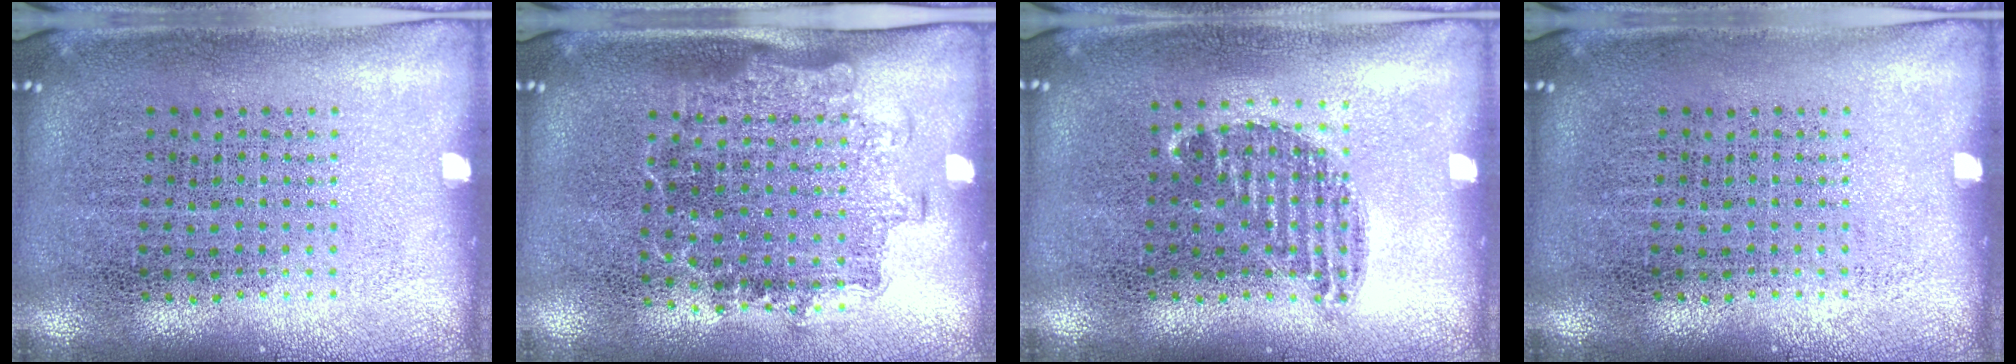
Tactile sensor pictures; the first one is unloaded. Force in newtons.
{"total": 1.4, "press": 1.2, "slide": 0.8}
{"total": 0.8, "press": 0.6, "slide": 0.4}
{"total": 0.0}